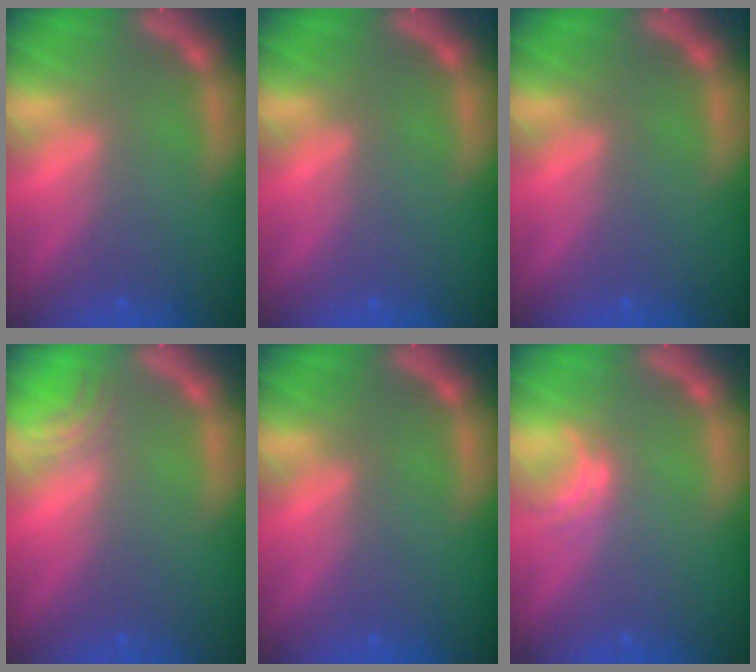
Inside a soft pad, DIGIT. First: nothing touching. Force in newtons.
{"total": 0.0}
{"total": 0.0}
{"total": 2.0}
{"total": 0.0}
{"total": 1.5}